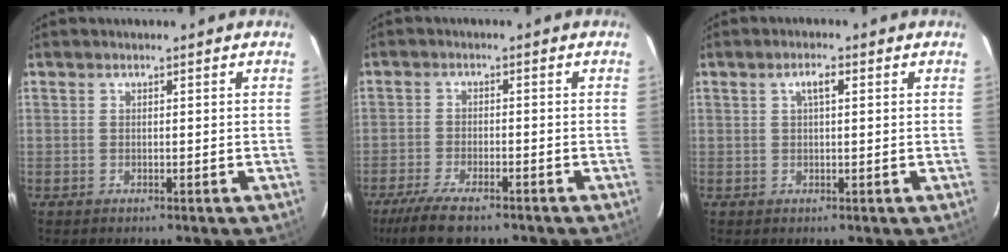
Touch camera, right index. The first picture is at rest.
{"total": 9.4, "force": [-7.3, 2.7, 5.3], "torque": [-0.130, -0.026, -0.132]}
{"total": 2.3, "force": [0.8, 0.7, 2.1], "torque": [-0.039, 0.009, 0.013]}